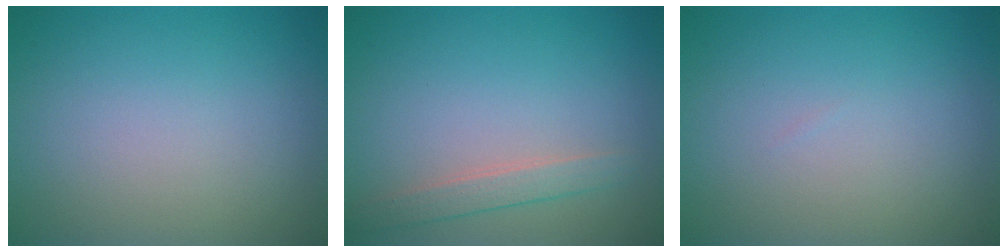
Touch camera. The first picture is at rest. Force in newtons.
{"total": 1.8, "press": 1.8, "slide": 0.1}
{"total": 0.0}